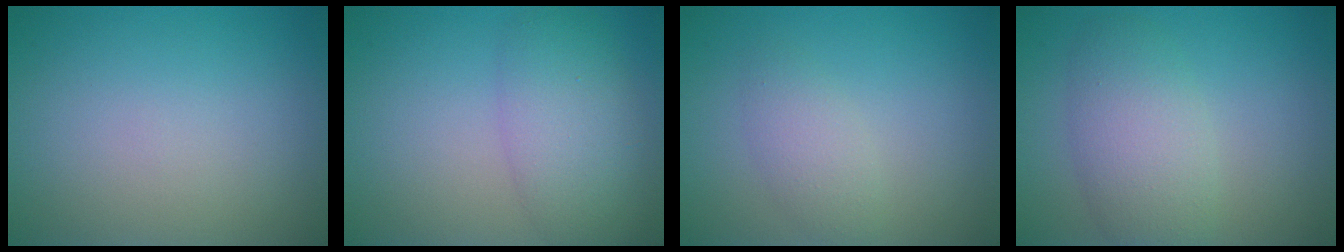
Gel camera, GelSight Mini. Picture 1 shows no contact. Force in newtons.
{"total": 5.1, "press": 5.1, "slide": 0.0}
{"total": 2.1, "press": 2.1, "slide": 0.2}
{"total": 4.6, "press": 4.6, "slide": 0.1}